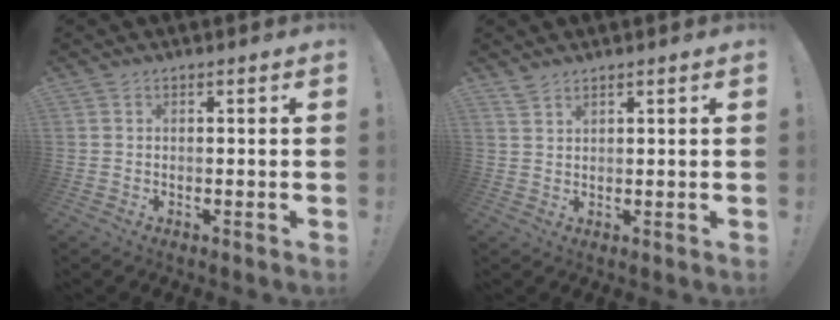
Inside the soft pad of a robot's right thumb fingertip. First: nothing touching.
{"total": 1.9, "force": [1.8, 0.5, 0.6], "torque": [-0.005, -0.013, 0.032]}